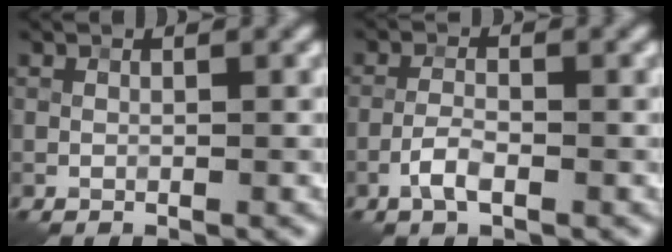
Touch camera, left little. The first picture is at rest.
{"total": 2.2, "force": [-1.1, 0.7, 1.8], "torque": [-0.037, 0.004, -0.027]}